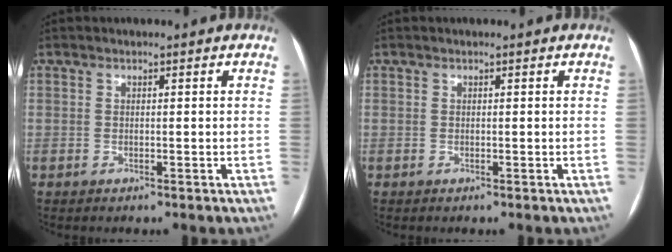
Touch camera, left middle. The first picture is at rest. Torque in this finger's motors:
{"motor_torque": [-0.01, 0.18, 0.00, 0.01]}